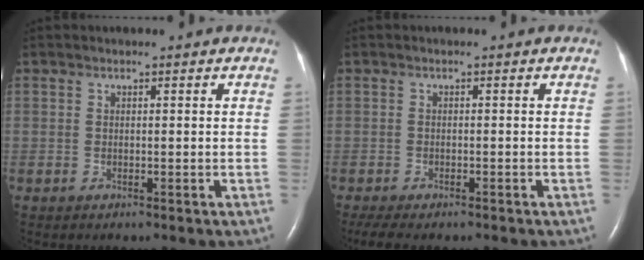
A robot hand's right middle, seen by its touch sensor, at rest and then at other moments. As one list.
[{"total": 6.5, "force": [-5.3, 1.8, 3.4], "torque": [-0.056, -0.010, -0.077]}]